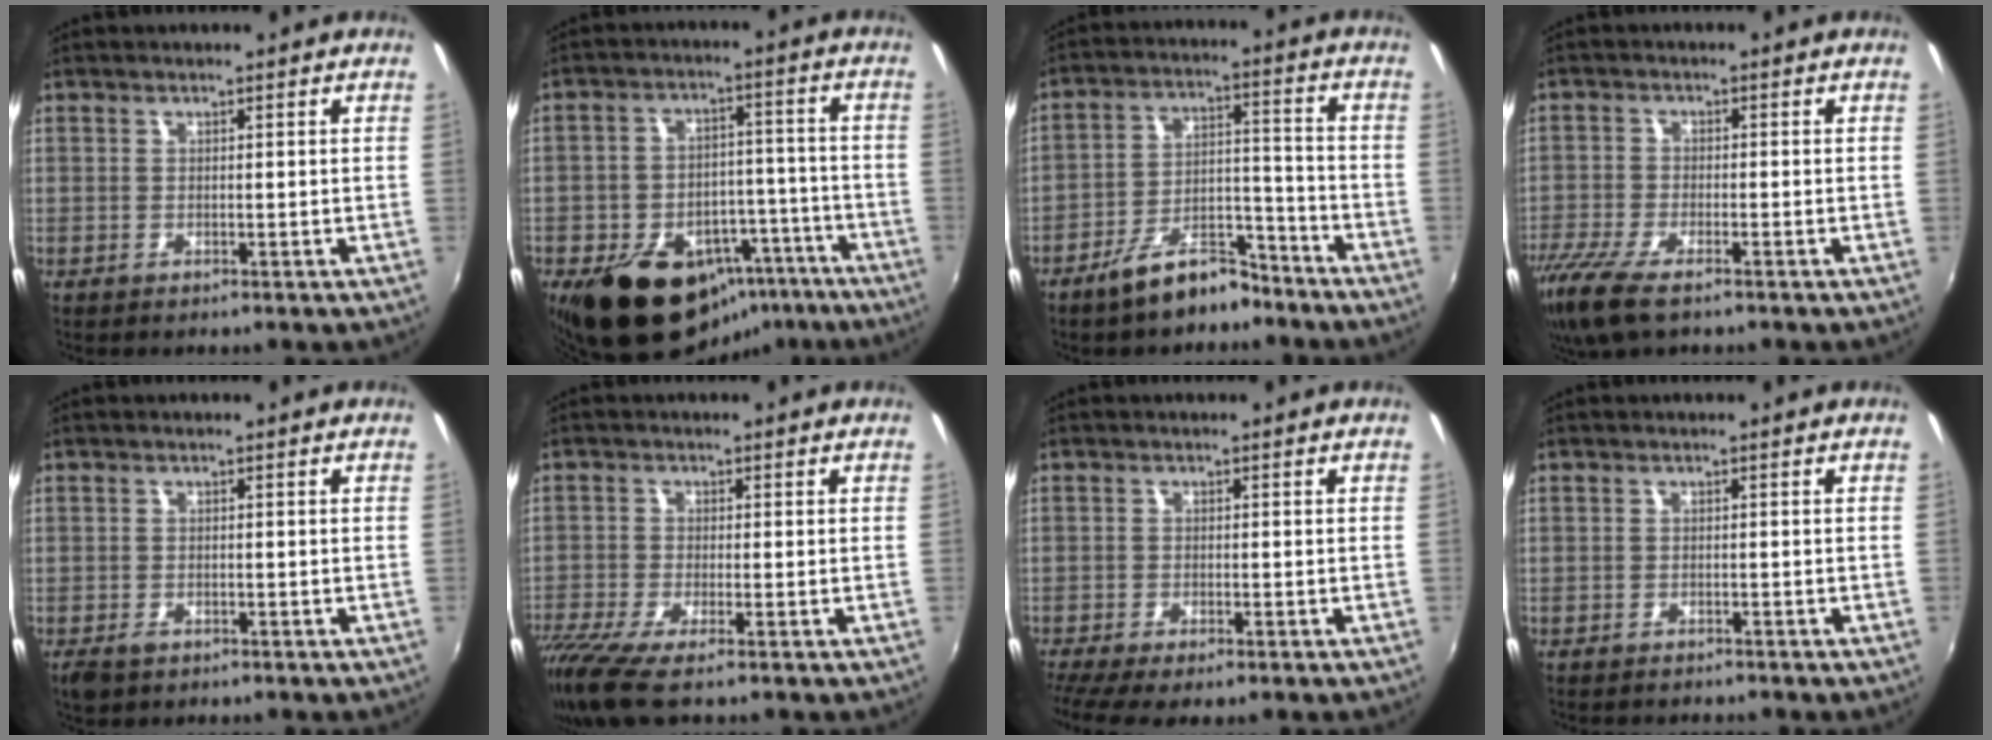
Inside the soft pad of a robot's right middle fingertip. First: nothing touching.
{"total": 20.1, "force": [-12.3, 12.5, 9.9], "torque": [-0.196, 0.023, -0.152]}
{"total": 10.0, "force": [-8.0, 3.9, 4.6], "torque": [-0.083, 0.036, -0.121]}
{"total": 10.3, "force": [-7.2, 3.0, 6.7], "torque": [-0.162, -0.040, -0.140]}
{"total": 3.1, "force": [-2.0, 1.7, 1.5], "torque": [-0.036, -0.010, -0.037]}
{"total": 9.4, "force": [-6.8, 1.3, 6.3], "torque": [-0.153, -0.044, -0.125]}
{"total": 5.7, "force": [-4.7, 0.6, 3.3], "torque": [-0.082, -0.032, -0.082]}
{"total": 3.1, "force": [-2.9, 0.4, 0.9], "torque": [-0.029, -0.010, -0.046]}